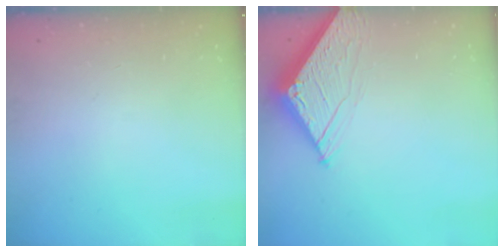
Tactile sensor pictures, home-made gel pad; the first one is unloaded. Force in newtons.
{"total": 6.3, "press": 6.2, "slide": 0.9}